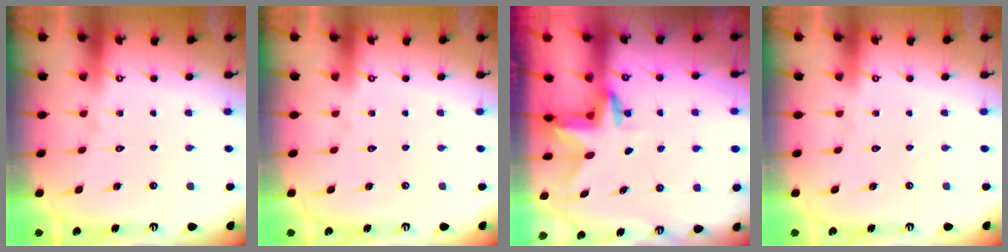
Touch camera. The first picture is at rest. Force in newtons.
{"total": 0.0}
{"total": 3.0, "press": 3.0, "slide": 0.2}
{"total": 0.0}